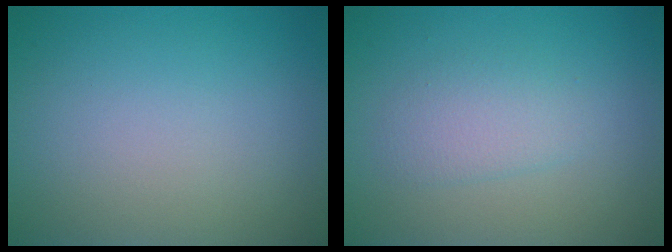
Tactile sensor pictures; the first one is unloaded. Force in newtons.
{"total": 2.1, "press": 2.1, "slide": 0.1}